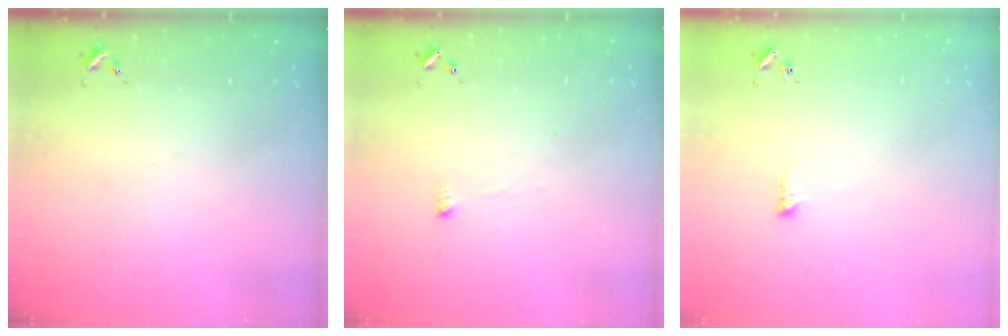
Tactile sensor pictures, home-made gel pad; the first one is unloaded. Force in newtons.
{"total": 2.7, "press": 2.6, "slide": 0.5}
{"total": 3.5, "press": 3.4, "slide": 0.6}